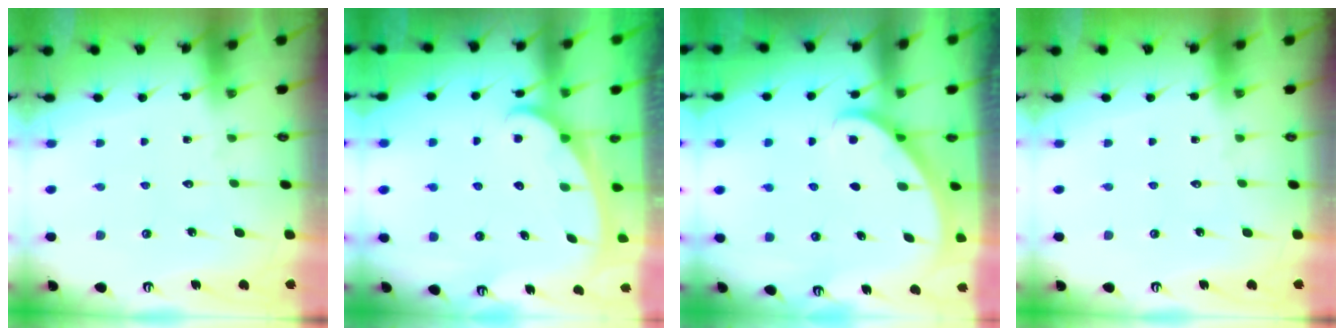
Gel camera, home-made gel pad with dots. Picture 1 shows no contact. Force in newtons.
{"total": 2.5, "press": 2.4, "slide": 0.3}
{"total": 2.8, "press": 2.8, "slide": 0.2}
{"total": 0.0}